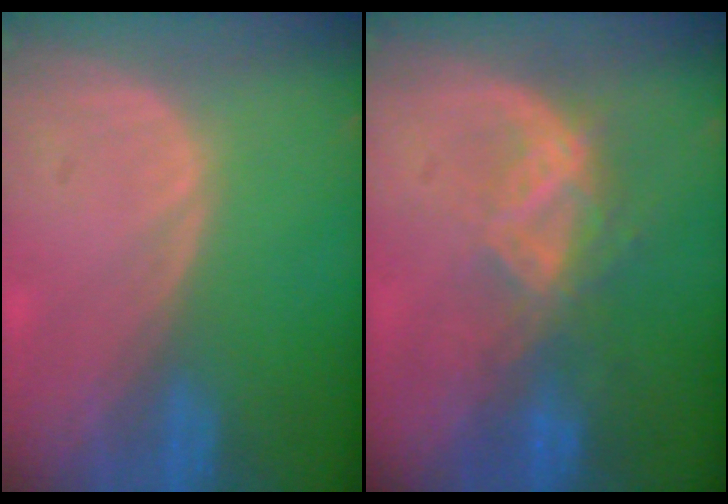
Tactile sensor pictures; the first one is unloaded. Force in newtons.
{"total": 6.7, "press": 5.9, "slide": 3.2}